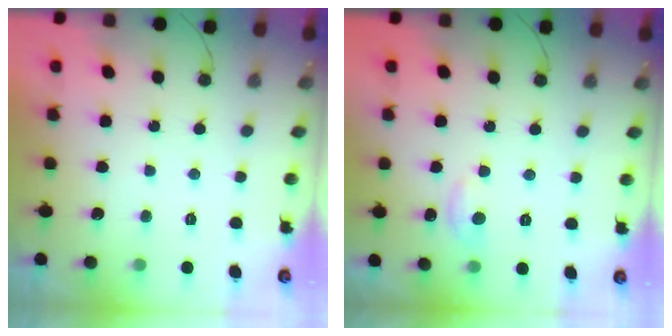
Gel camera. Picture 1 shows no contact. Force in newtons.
{"total": 4.7, "press": 4.7, "slide": 0.7}